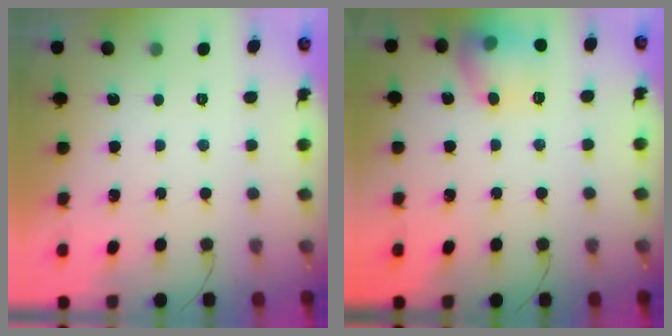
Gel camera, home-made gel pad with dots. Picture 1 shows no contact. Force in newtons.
{"total": 12.8, "press": 12.7, "slide": 1.1}